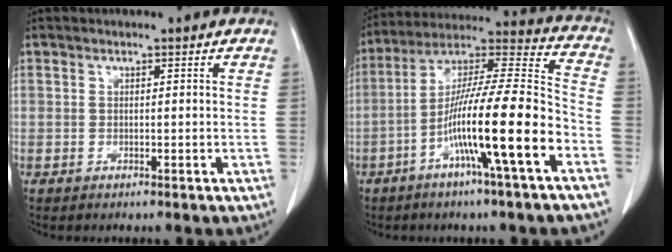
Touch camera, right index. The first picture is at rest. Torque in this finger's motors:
{"motor_torque": [1.77, -0.37, 1.05, 0.21]}